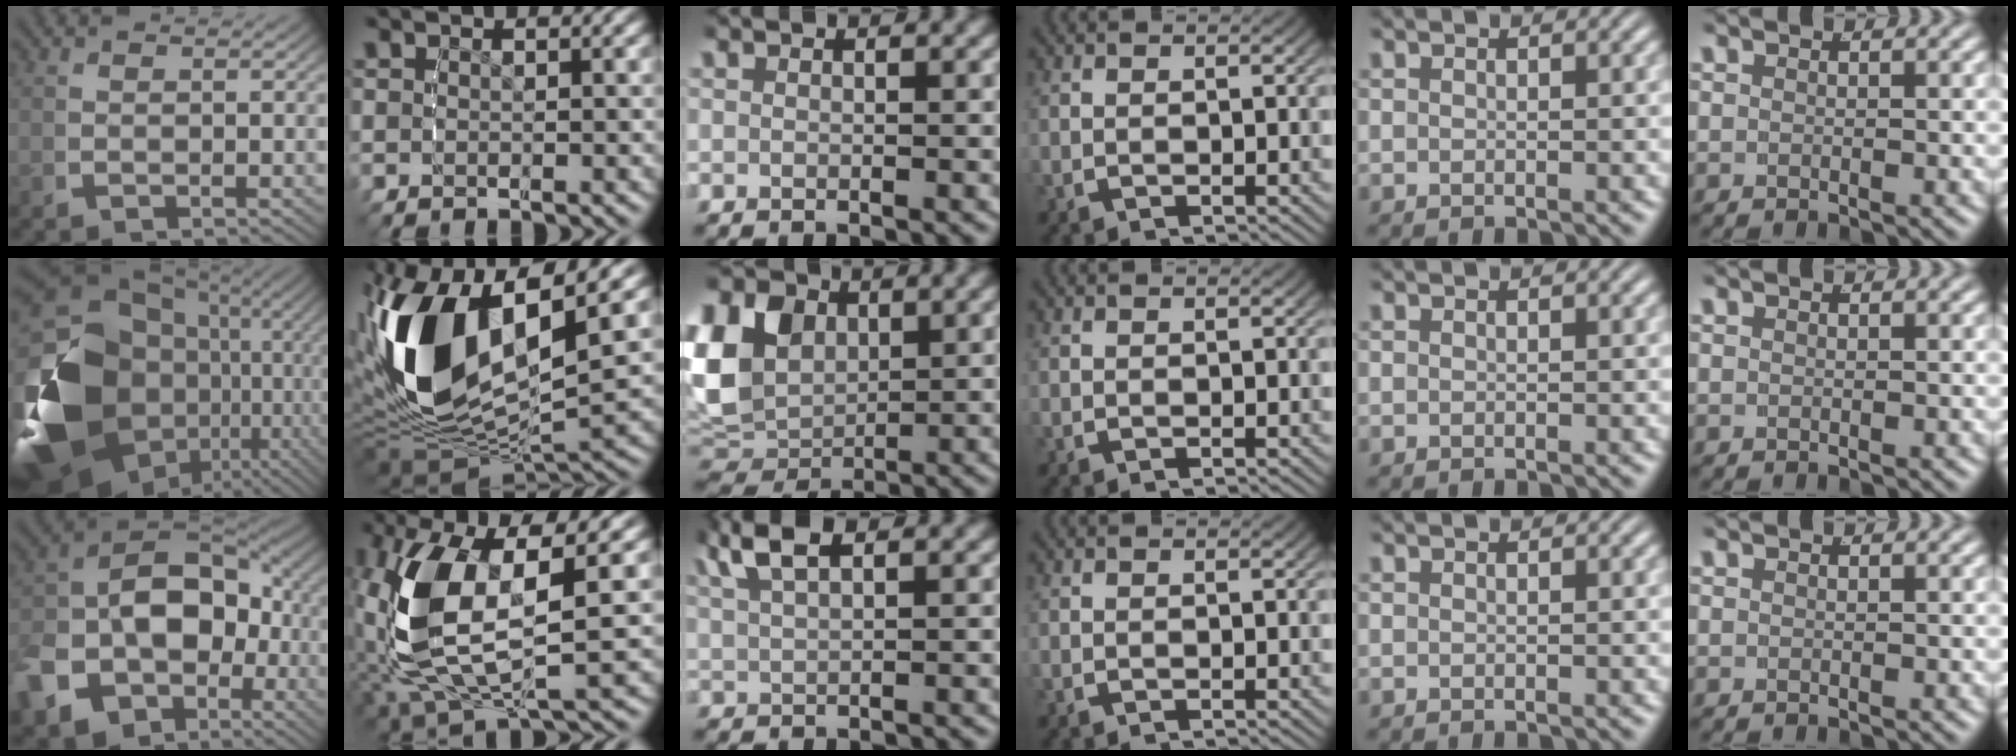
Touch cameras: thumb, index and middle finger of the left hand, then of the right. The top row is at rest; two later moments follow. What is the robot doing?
{"motion": "lift_and_place", "object": "pen"}